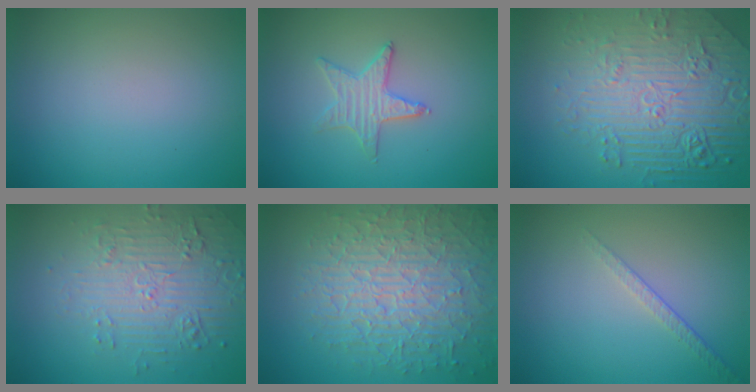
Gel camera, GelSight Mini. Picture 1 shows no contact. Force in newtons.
{"total": 1.6, "press": 1.6, "slide": 0.2}
{"total": 8.9, "press": 6.1, "slide": 6.5}
{"total": 5.0, "press": 3.5, "slide": 3.5}
{"total": 8.8, "press": 6.2, "slide": 6.2}
{"total": 1.4, "press": 0.8, "slide": 1.1}